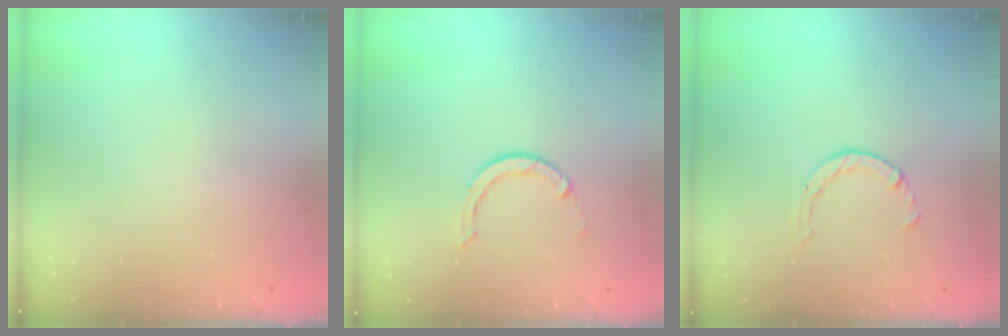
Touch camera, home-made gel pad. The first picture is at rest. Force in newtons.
{"total": 2.9, "press": 2.9, "slide": 0.4}
{"total": 2.1, "press": 2.1, "slide": 0.3}